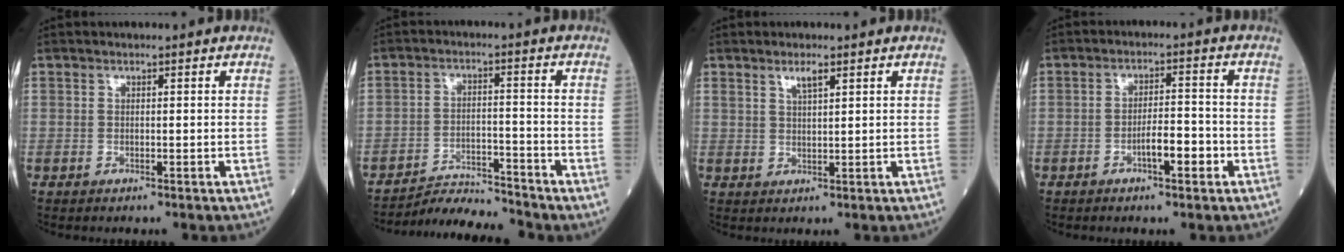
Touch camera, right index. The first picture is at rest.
{"total": 6.5, "force": [-6.4, -0.8, -0.1], "torque": [0.001, -0.003, -0.113]}
{"total": 2.3, "force": [1.5, 0.3, 1.8], "torque": [-0.036, 0.002, 0.030]}
{"total": 4.7, "force": [-2.1, 1.1, 4.1], "torque": [-0.064, 0.005, -0.037]}